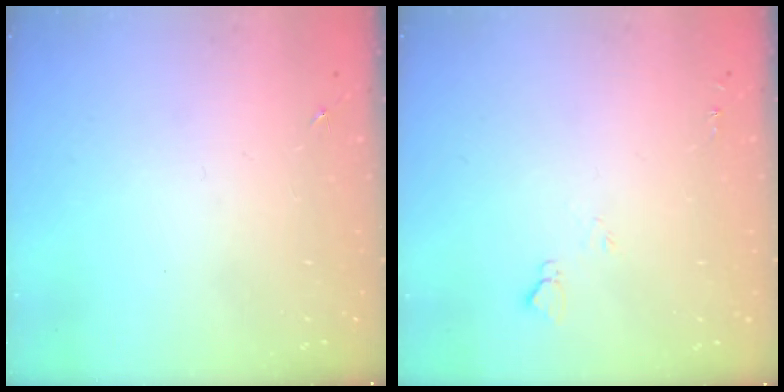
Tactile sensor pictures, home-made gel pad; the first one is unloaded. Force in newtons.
{"total": 4.9, "press": 4.9, "slide": 0.6}